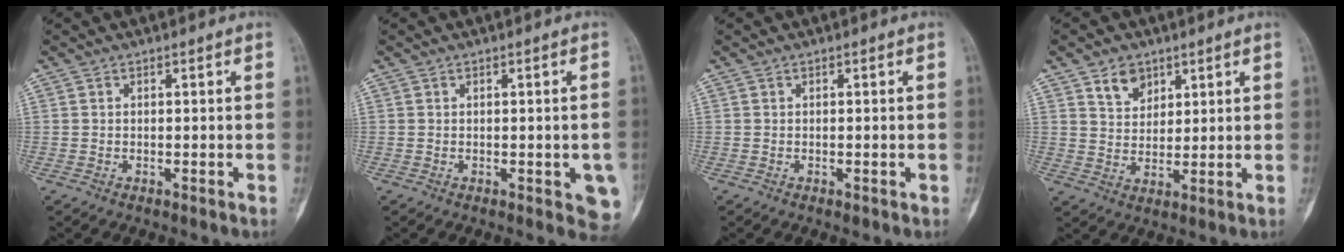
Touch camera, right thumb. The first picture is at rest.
{"total": 5.9, "force": [-1.4, 2.3, 5.2], "torque": [-0.035, -0.006, -0.015]}
{"total": 0.9, "force": [-0.3, 0.5, 0.7], "torque": [-0.006, -0.002, -0.002]}
{"total": 5.7, "force": [3.4, 3.9, 2.2], "torque": [-0.016, -0.024, 0.065]}